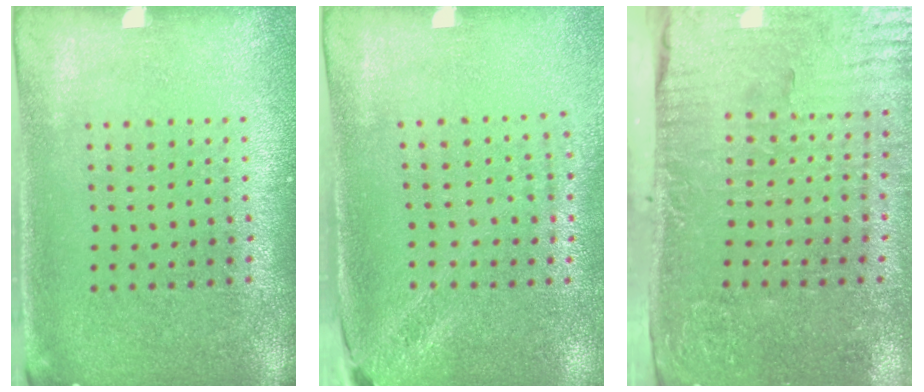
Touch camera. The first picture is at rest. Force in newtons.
{"total": 1.9, "press": 1.6, "slide": 1.1}
{"total": 4.9, "press": 4.1, "slide": 2.5}